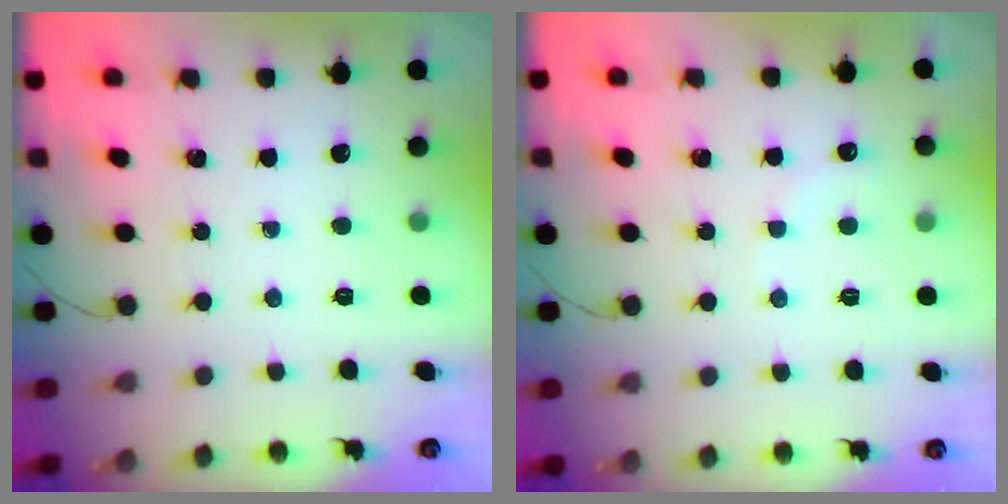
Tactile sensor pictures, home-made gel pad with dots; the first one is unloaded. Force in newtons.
{"total": 4.7, "press": 4.5, "slide": 1.3}